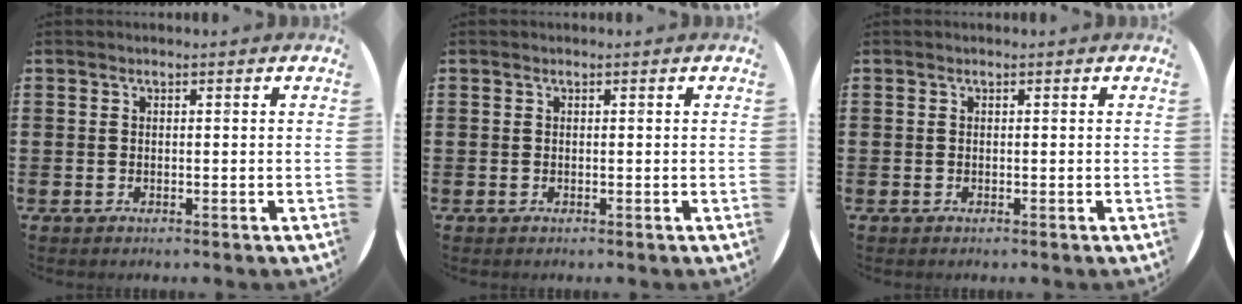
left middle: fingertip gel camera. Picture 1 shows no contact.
{"total": 0.0}
{"total": 0.0}